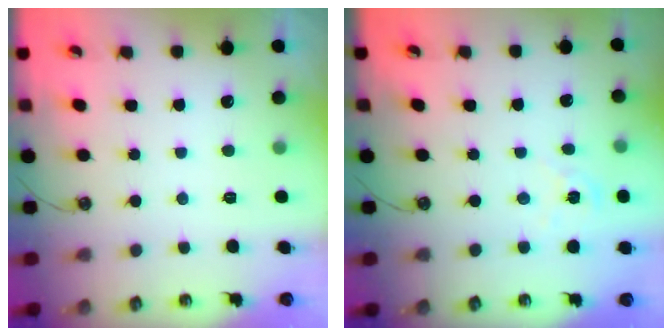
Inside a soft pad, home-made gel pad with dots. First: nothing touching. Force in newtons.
{"total": 2.4, "press": 2.4, "slide": 0.2}